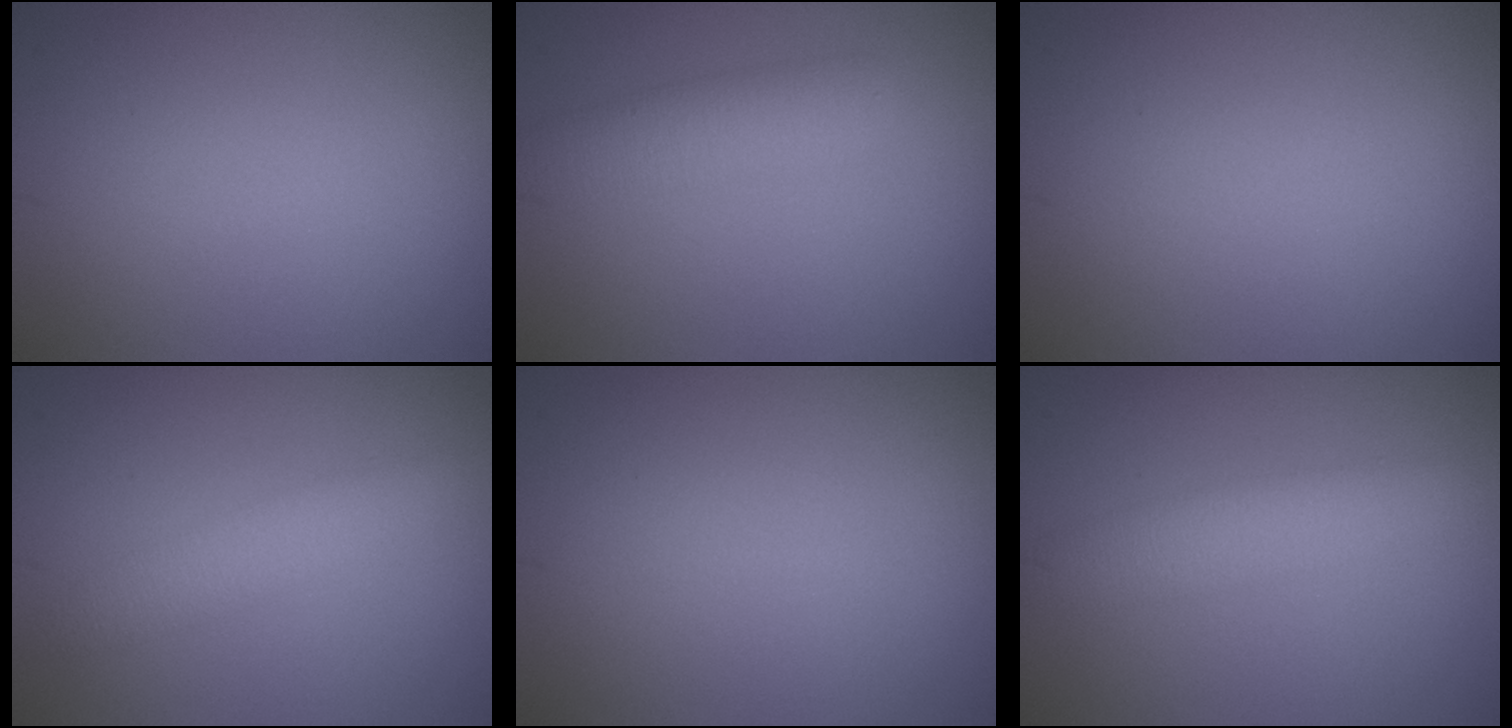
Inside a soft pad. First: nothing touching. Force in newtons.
{"total": 2.8, "press": 2.8, "slide": 0.1}
{"total": 0.0}
{"total": 2.4, "press": 2.4, "slide": 0.0}
{"total": 0.0}
{"total": 3.3, "press": 3.3, "slide": 0.1}